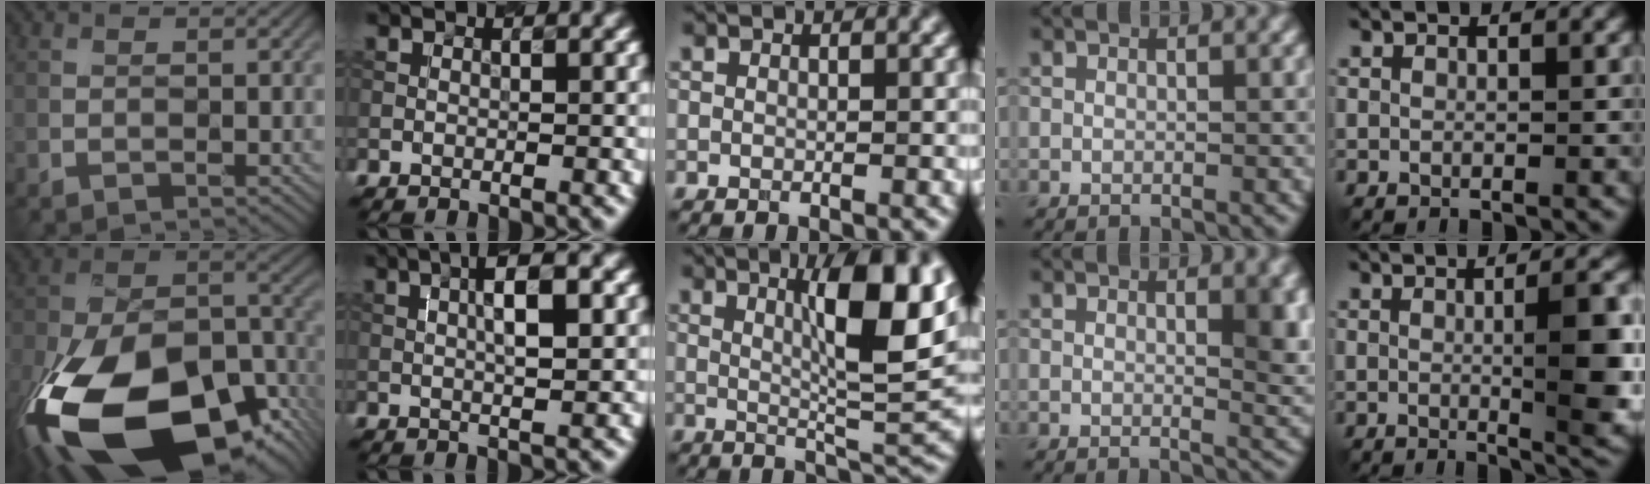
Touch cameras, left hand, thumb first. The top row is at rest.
{"thumb": {"total": 23.1, "force": [-11.3, 11.5, 16.6], "torque": [-0.388, -0.083, -0.144]}, "index": {"total": 4.6, "force": [1.1, 1.1, 4.4], "torque": [-0.073, 0.009, 0.019]}, "middle": {"total": 9.8, "force": [2.9, 2.1, 9.1], "torque": [-0.116, -0.001, 0.054]}, "ring": {"total": 3.9, "force": [1.2, 1.3, 3.6], "torque": [-0.034, -0.002, 0.017]}, "little": {"total": 7.9, "force": [0.1, 2.0, 7.7], "torque": [-0.095, 0.004, 0.000]}}